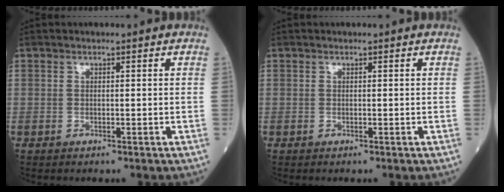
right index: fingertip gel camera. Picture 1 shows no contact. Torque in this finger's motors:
{"motor_torque": [0.05, 0.02, -0.09, 0.01]}